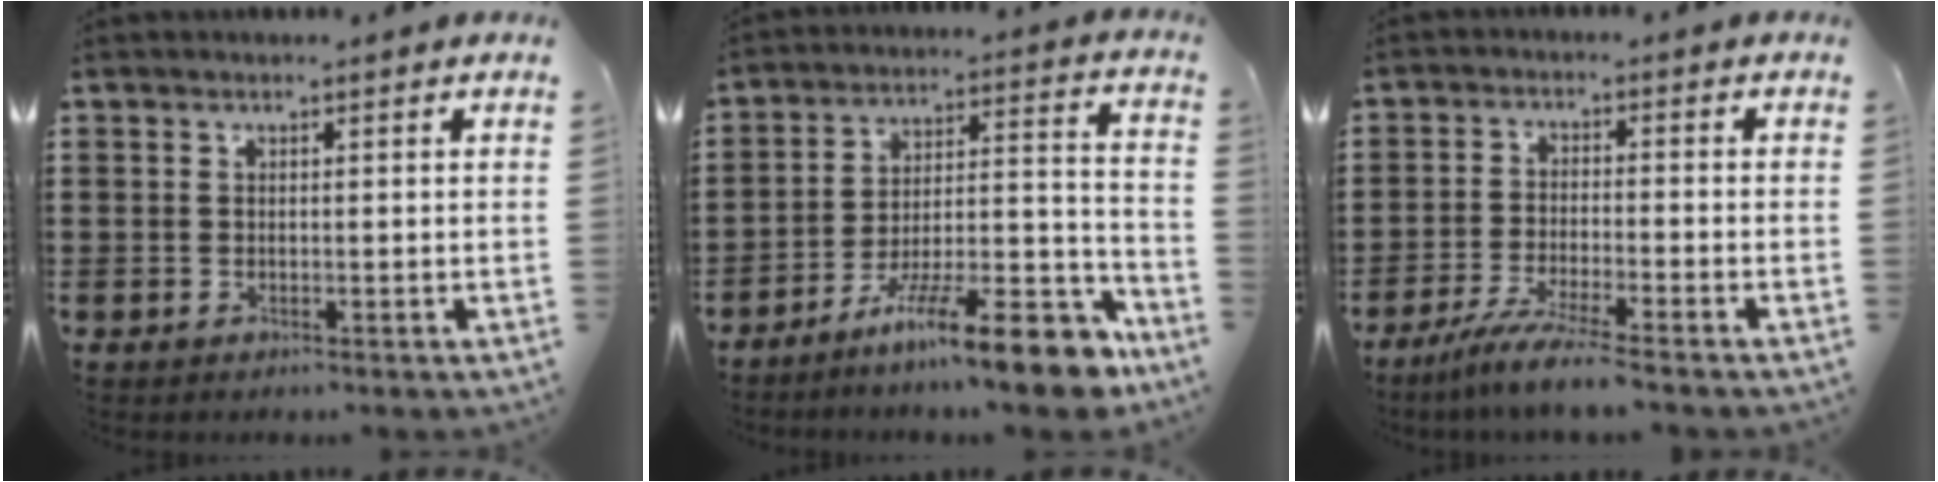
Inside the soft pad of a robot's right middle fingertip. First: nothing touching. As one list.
[{"total": 14.6, "force": [-10.9, 1.9, 9.6], "torque": [-0.138, 0.039, -0.186]}, {"total": 5.3, "force": [-4.5, -0.5, 2.7], "torque": [-0.064, -0.022, -0.087]}]